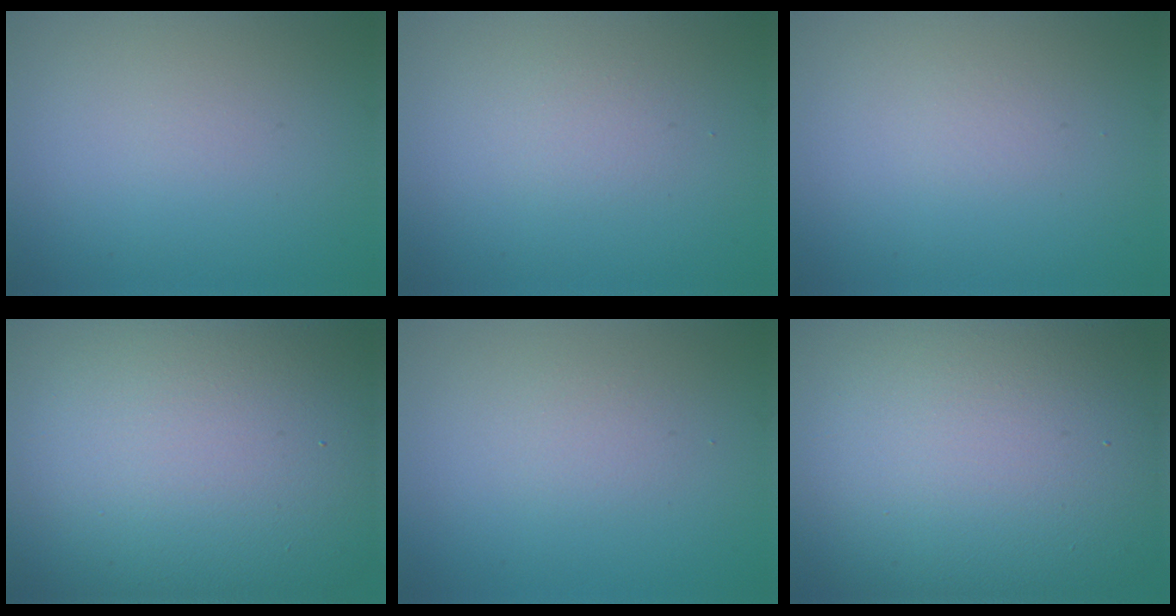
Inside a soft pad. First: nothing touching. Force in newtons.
{"total": 1.1, "press": 1.1, "slide": 0.1}
{"total": 0.6, "press": 0.6, "slide": 0.1}
{"total": 21.6, "press": 21.6, "slide": 1.3}
{"total": 1.1, "press": 1.1, "slide": 0.1}
{"total": 19.2, "press": 19.1, "slide": 0.9}